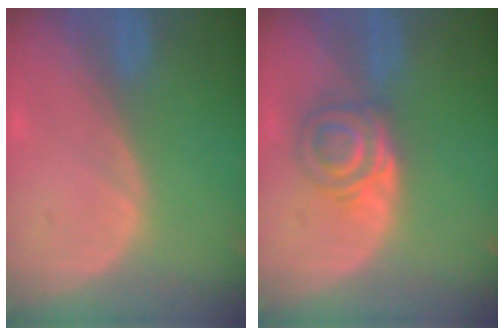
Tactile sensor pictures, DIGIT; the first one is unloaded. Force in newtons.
{"total": 6.0, "press": 5.5, "slide": 2.2}